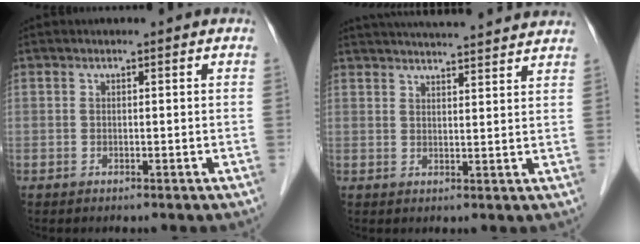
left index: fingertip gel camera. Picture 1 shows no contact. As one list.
[{"total": 17.7, "force": [16.5, 1.1, 6.1], "torque": [-0.097, 0.027, 0.219]}]